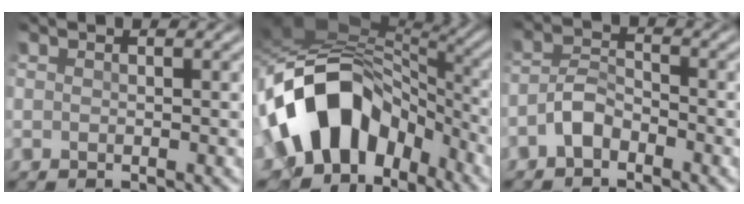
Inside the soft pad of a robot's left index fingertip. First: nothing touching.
{"total": 12.9, "force": [-2.7, 8.9, 9.0], "torque": [-0.158, 0.011, -0.057]}
{"total": 2.4, "force": [-1.7, 1.0, 1.4], "torque": [-0.029, 0.014, -0.039]}